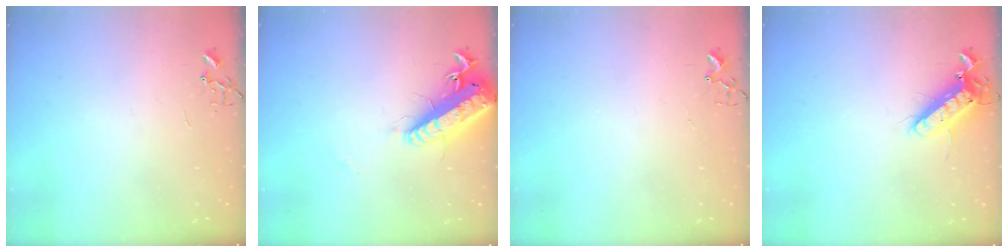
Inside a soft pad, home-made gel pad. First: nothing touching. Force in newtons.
{"total": 18.4, "press": 18.0, "slide": 4.0}
{"total": 2.4, "press": 2.4, "slide": 0.3}
{"total": 12.3, "press": 12.1, "slide": 2.3}